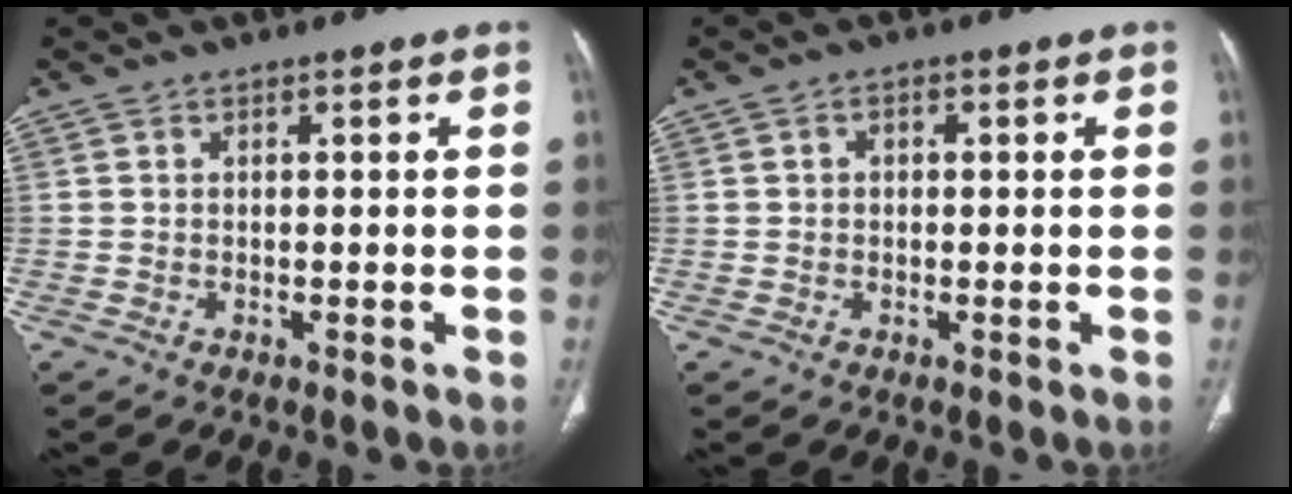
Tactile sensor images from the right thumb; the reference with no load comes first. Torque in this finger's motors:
{"motor_torque": [-0.12, 0.04, -0.27, -0.17, 0.07]}